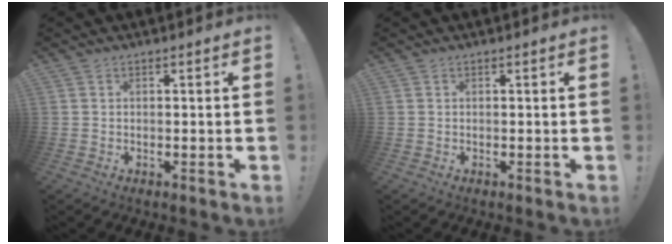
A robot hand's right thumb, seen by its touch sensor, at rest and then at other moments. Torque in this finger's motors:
{"motor_torque": [-0.13, -0.02, -0.06, 0.13, 0.00]}